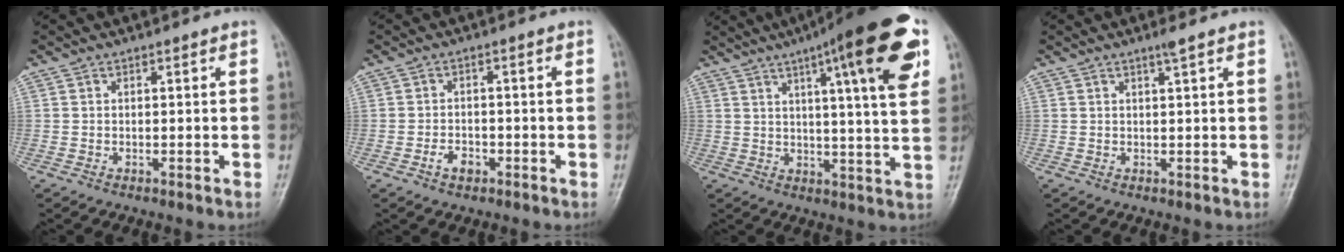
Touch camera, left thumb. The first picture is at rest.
{"total": 2.9, "force": [-1.7, 1.9, 1.5], "torque": [-0.022, 0.012, -0.027]}
{"total": 18.9, "force": [8.8, 3.0, 16.4], "torque": [-0.216, -0.016, 0.118]}
{"total": 1.4, "force": [1.0, -0.2, 1.1], "torque": [-0.020, -0.006, 0.018]}